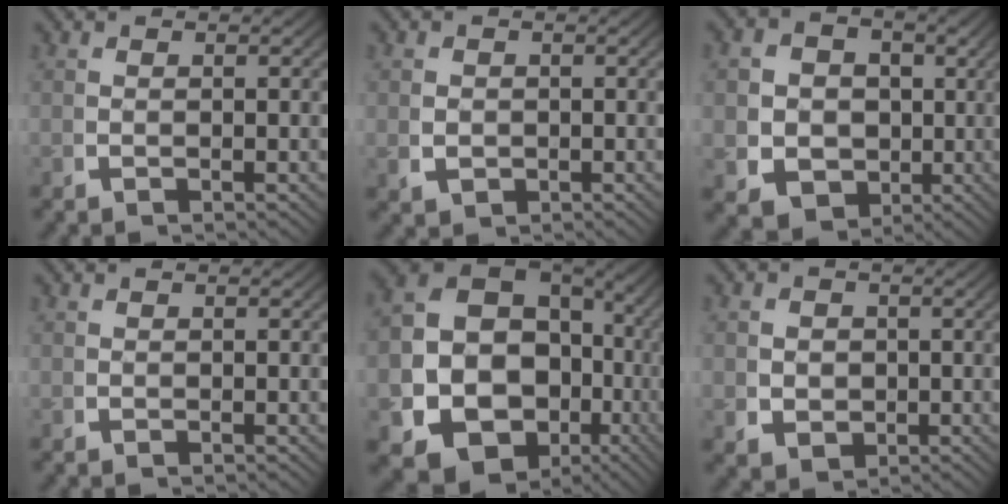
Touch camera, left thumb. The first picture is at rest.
{"total": 2.2, "force": [-0.1, 1.9, 1.1], "torque": [-0.022, -0.009, 0.004]}
{"total": 9.9, "force": [-1.8, 8.6, 4.7], "torque": [-0.106, -0.050, -0.014]}
{"total": 0.0}
{"total": 19.6, "force": [-4.8, 16.0, 10.3], "torque": [-0.258, -0.087, -0.064]}
{"total": 4.0, "force": [-0.3, 3.5, 2.0], "torque": [-0.039, -0.020, 0.006]}